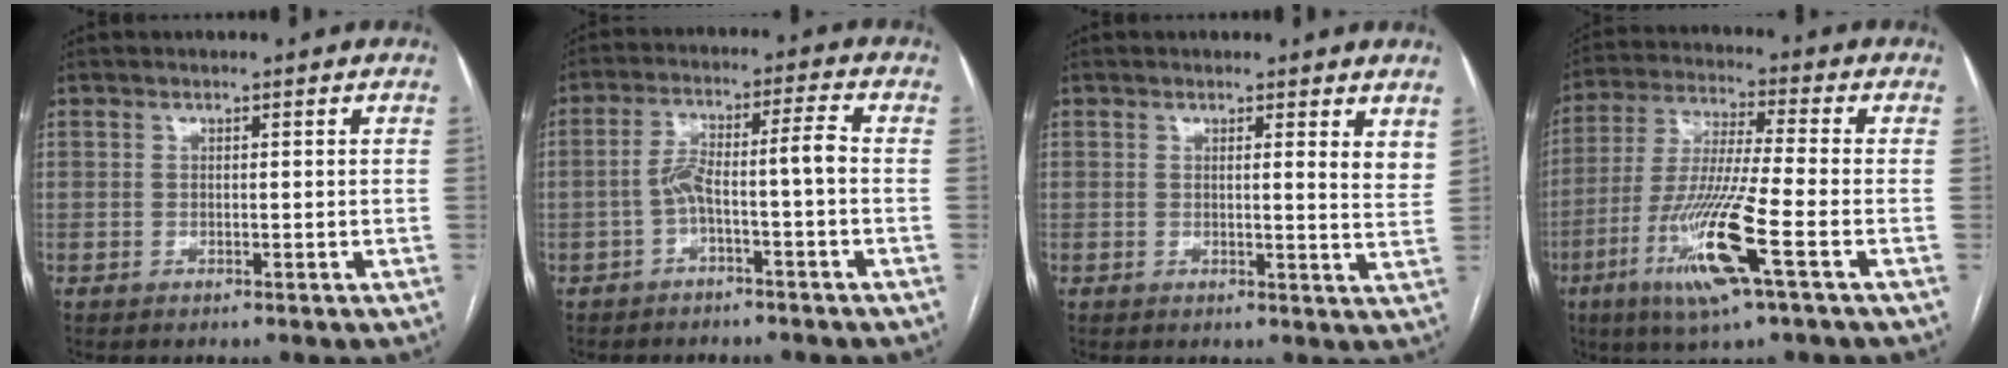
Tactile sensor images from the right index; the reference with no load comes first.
{"total": 6.2, "force": [-1.9, 0.2, 5.9], "torque": [-0.113, 0.035, -0.031]}
{"total": 3.6, "force": [2.7, 0.4, 2.4], "torque": [-0.033, -0.018, 0.019]}
{"total": 14.2, "force": [-5.7, 0.0, 13.1], "torque": [-0.271, -0.022, -0.109]}